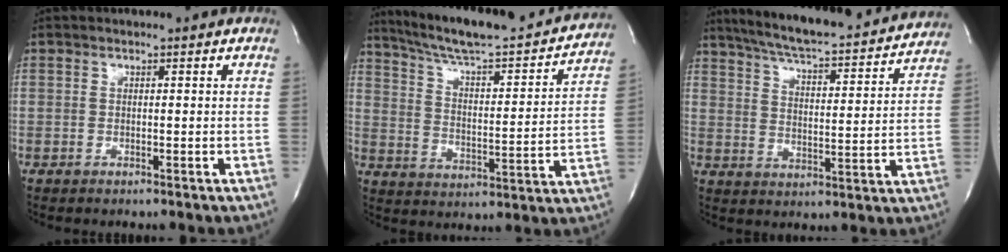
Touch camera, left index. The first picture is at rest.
{"total": 24.6, "force": [21.8, 3.0, 11.0], "torque": [-0.172, -0.012, 0.301]}
{"total": 22.7, "force": [20.5, 2.9, 9.3], "torque": [-0.151, -0.010, 0.277]}